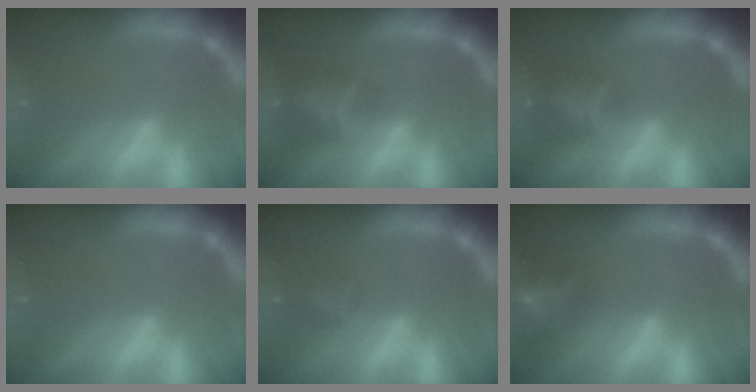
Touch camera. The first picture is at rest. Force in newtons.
{"total": 4.0}
{"total": 3.4}
{"total": 0.0}
{"total": 1.9}
{"total": 5.0}